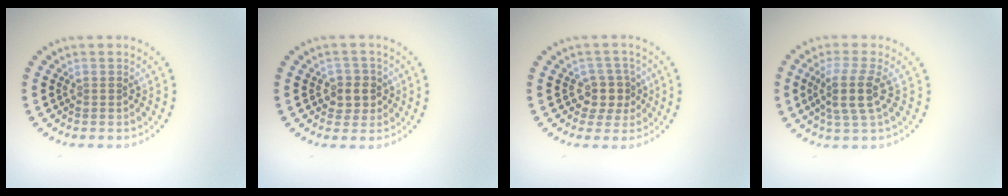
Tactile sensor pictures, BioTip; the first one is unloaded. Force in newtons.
{"total": 2.2, "press": 2.0, "slide": 1.0}
{"total": 2.6, "press": 2.2, "slide": 1.4}
{"total": 3.4, "press": 2.8, "slide": 2.0}